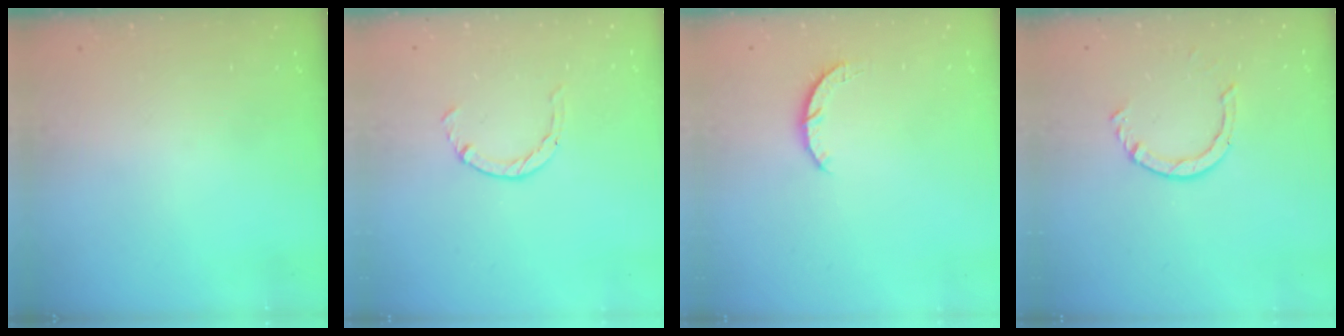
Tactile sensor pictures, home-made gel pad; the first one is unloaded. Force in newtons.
{"total": 2.1, "press": 2.1, "slide": 0.3}
{"total": 3.0, "press": 3.0, "slide": 0.4}
{"total": 3.2, "press": 3.2, "slide": 0.3}